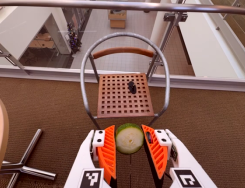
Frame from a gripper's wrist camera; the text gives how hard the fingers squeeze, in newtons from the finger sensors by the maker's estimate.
{"total": 9.1, "left": 9.5, "right": 8.8}